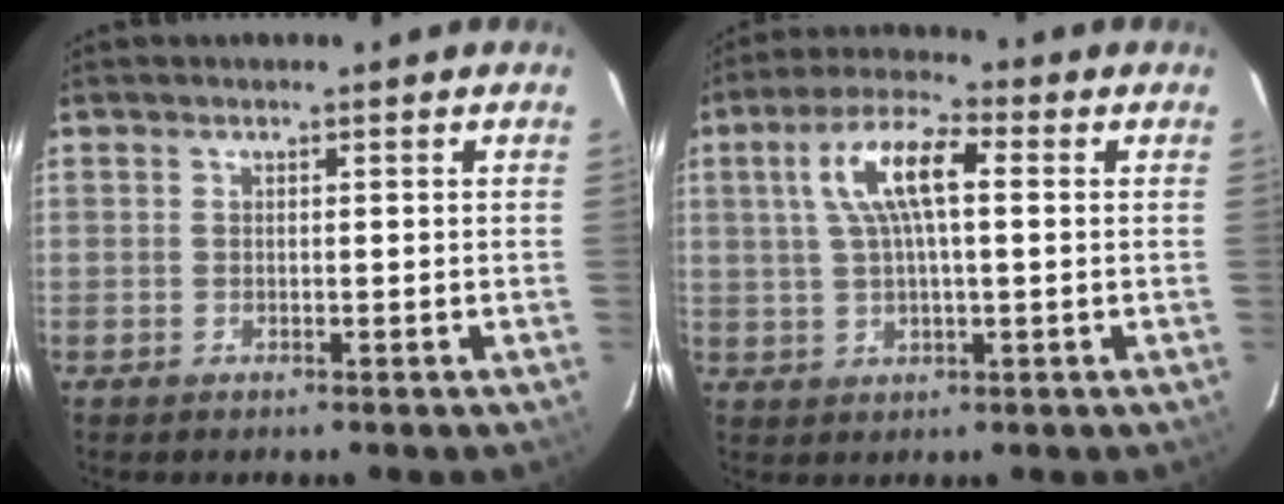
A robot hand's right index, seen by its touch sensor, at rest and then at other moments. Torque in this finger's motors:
{"motor_torque": [0.40, 0.00, 0.51, 0.15]}